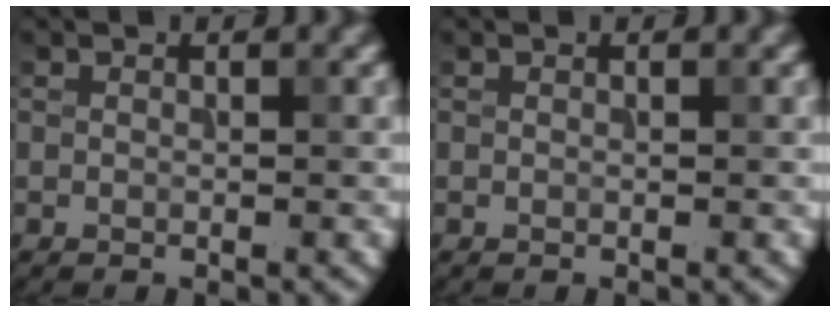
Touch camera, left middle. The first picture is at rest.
{"total": 0.0}